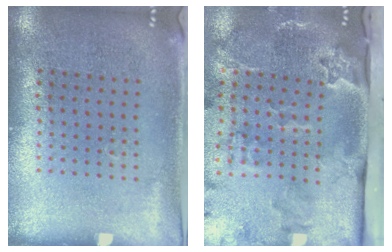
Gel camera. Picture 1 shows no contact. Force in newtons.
{"total": 3.7, "press": 2.5, "slide": 2.7}